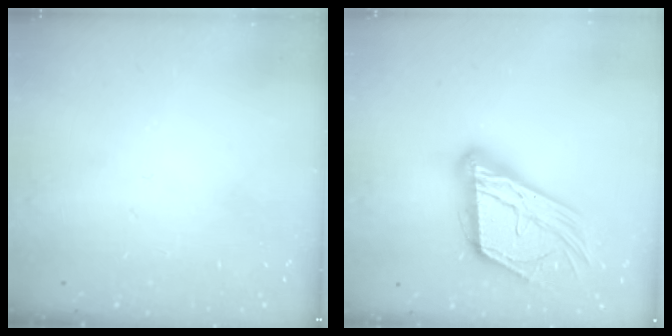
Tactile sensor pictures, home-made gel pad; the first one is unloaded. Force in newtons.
{"total": 19.6, "press": 19.5, "slide": 1.8}